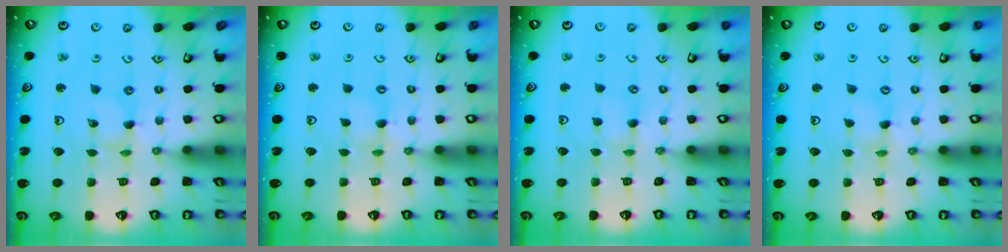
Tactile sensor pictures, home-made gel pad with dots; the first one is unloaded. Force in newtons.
{"total": 1.8, "press": 1.8, "slide": 0.4}
{"total": 2.2, "press": 2.2, "slide": 0.3}
{"total": 0.0}